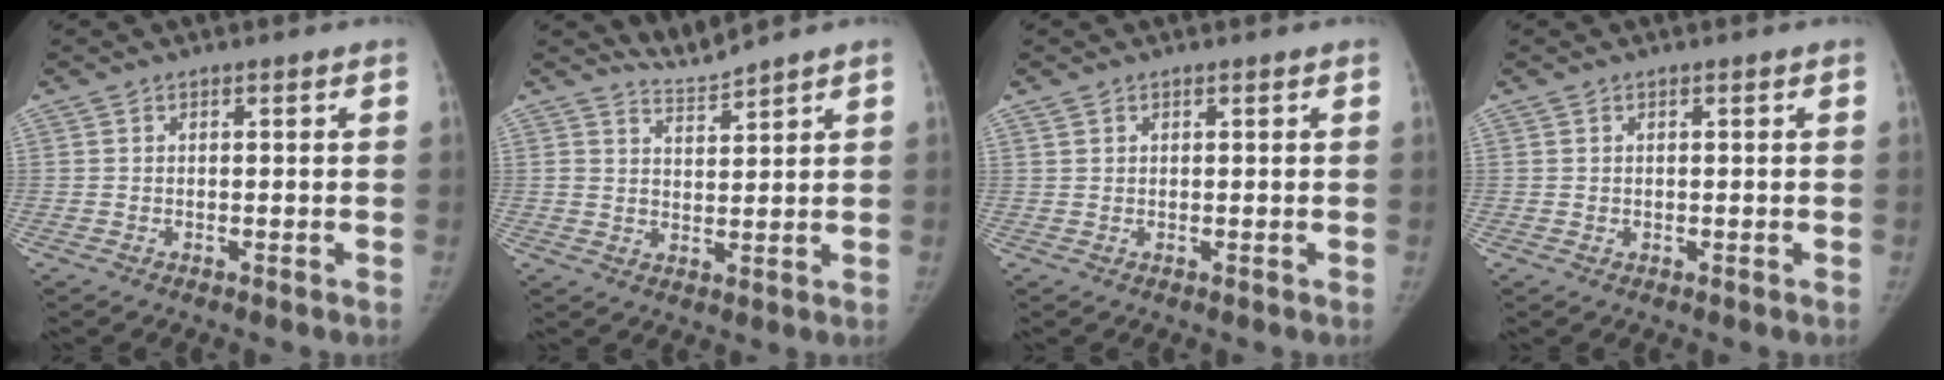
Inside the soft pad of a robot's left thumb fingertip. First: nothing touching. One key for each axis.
{"total": 3.5, "fx": 3.3, "fy": -1.0, "fz": -0.6, "tx": 0.013, "ty": -0.030, "tz": 0.073}
{"total": 1.1, "fx": 0.8, "fy": 0.7, "fz": 0.4, "tx": -0.006, "ty": 0.002, "tz": 0.017}
{"total": 0.6, "fx": 0.4, "fy": 0.4, "fz": 0.2, "tx": 0.000, "ty": -0.003, "tz": 0.007}